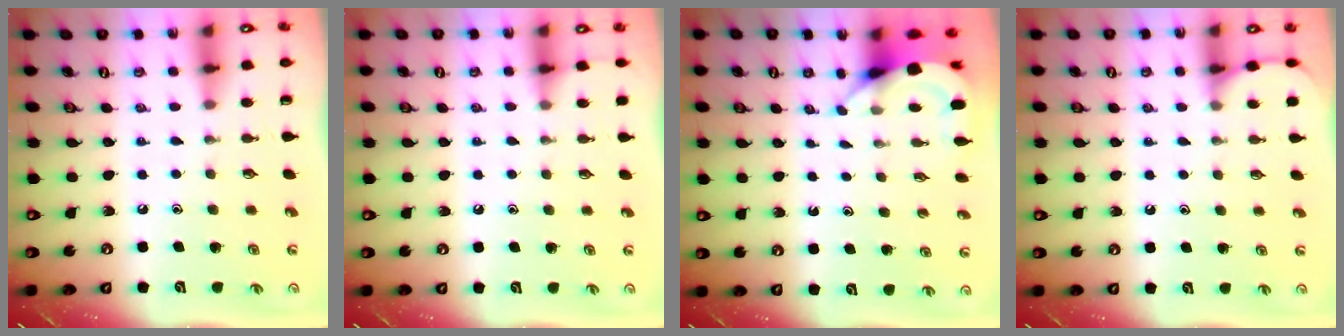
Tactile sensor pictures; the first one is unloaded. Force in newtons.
{"total": 3.3, "press": 3.3, "slide": 0.4}
{"total": 3.6, "press": 3.6, "slide": 0.2}
{"total": 3.3, "press": 3.3, "slide": 0.5}